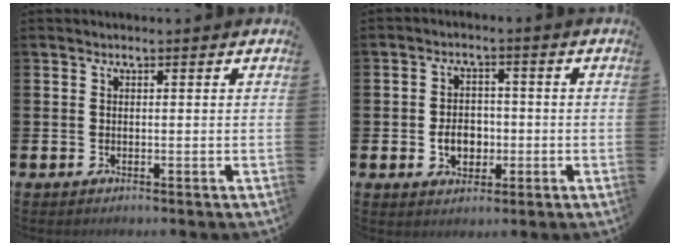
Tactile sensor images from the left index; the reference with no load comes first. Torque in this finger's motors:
{"motor_torque": [0.58, -0.19, 0.12, 0.11]}